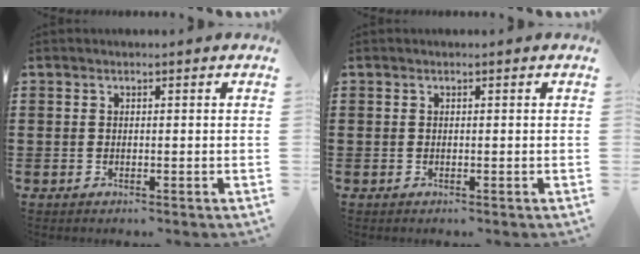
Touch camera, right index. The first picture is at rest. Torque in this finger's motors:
{"motor_torque": [0.08, 0.44, 0.00, 0.00]}